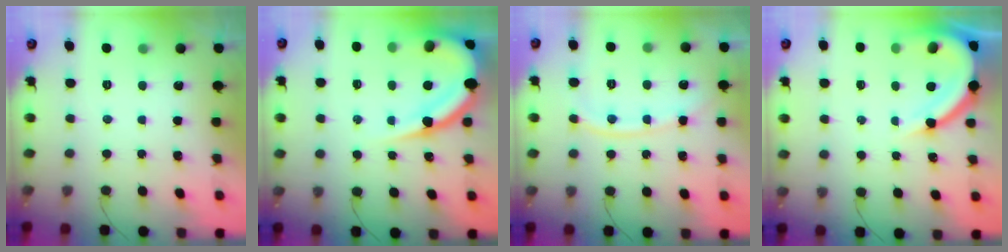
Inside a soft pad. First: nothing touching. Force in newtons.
{"total": 14.6, "press": 14.5, "slide": 1.0}
{"total": 12.2, "press": 12.1, "slide": 1.5}
{"total": 11.4, "press": 11.3, "slide": 1.2}